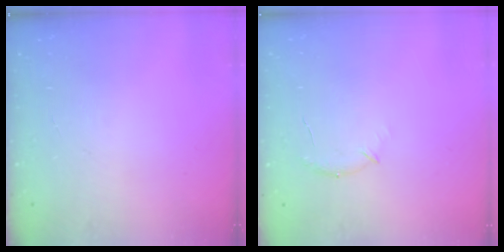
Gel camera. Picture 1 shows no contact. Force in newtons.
{"total": 6.9, "press": 6.7, "slide": 1.8}